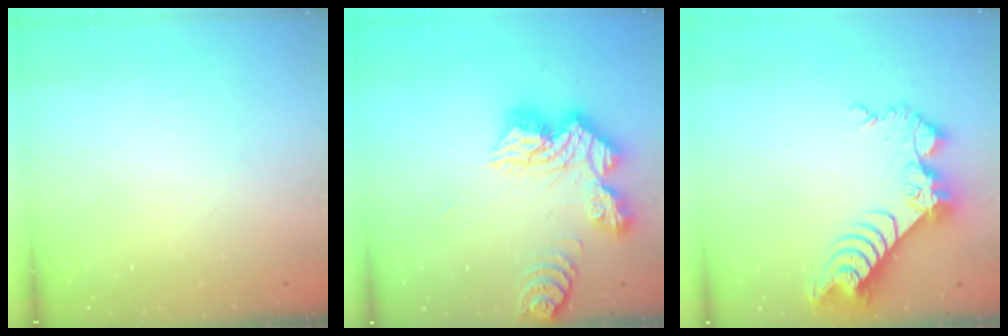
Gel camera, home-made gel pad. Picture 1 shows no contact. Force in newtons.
{"total": 19.6, "press": 19.5, "slide": 1.9}
{"total": 11.3, "press": 11.2, "slide": 0.8}